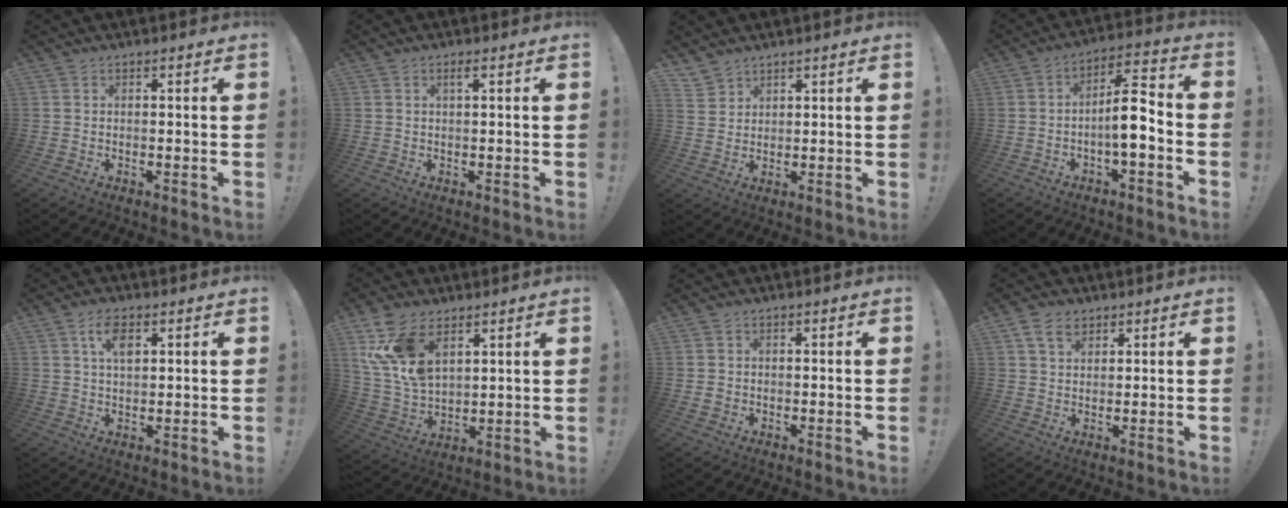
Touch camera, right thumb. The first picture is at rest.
{"total": 1.8, "force": [0.6, 0.1, 1.7], "torque": [-0.026, -0.001, 0.007]}
{"total": 3.8, "force": [3.4, 1.6, 0.5], "torque": [-0.005, -0.025, 0.064]}
{"total": 10.9, "force": [-2.7, 3.7, 9.9], "torque": [-0.169, 0.019, -0.048]}
{"total": 6.5, "force": [2.6, 3.4, 4.9], "torque": [-0.078, -0.002, 0.043]}
{"total": 15.0, "force": [7.5, 9.1, 9.3], "torque": [-0.190, -0.037, 0.146]}
{"total": 1.7, "force": [-0.1, 1.6, 0.6], "torque": [-0.001, 0.001, -0.002]}
{"total": 5.7, "force": [3.3, 3.7, 2.9], "torque": [-0.041, -0.008, 0.061]}